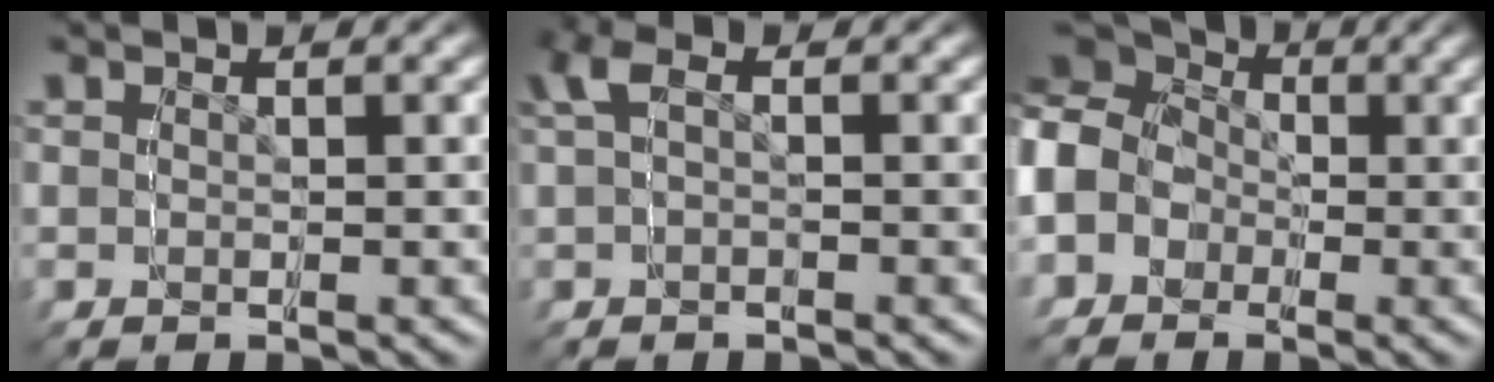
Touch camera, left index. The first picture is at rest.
{"total": 1.6, "force": [-0.9, 0.0, 1.3], "torque": [-0.042, -0.001, -0.003]}
{"total": 10.5, "force": [0.0, 9.2, 5.0], "torque": [-0.092, -0.009, -0.008]}